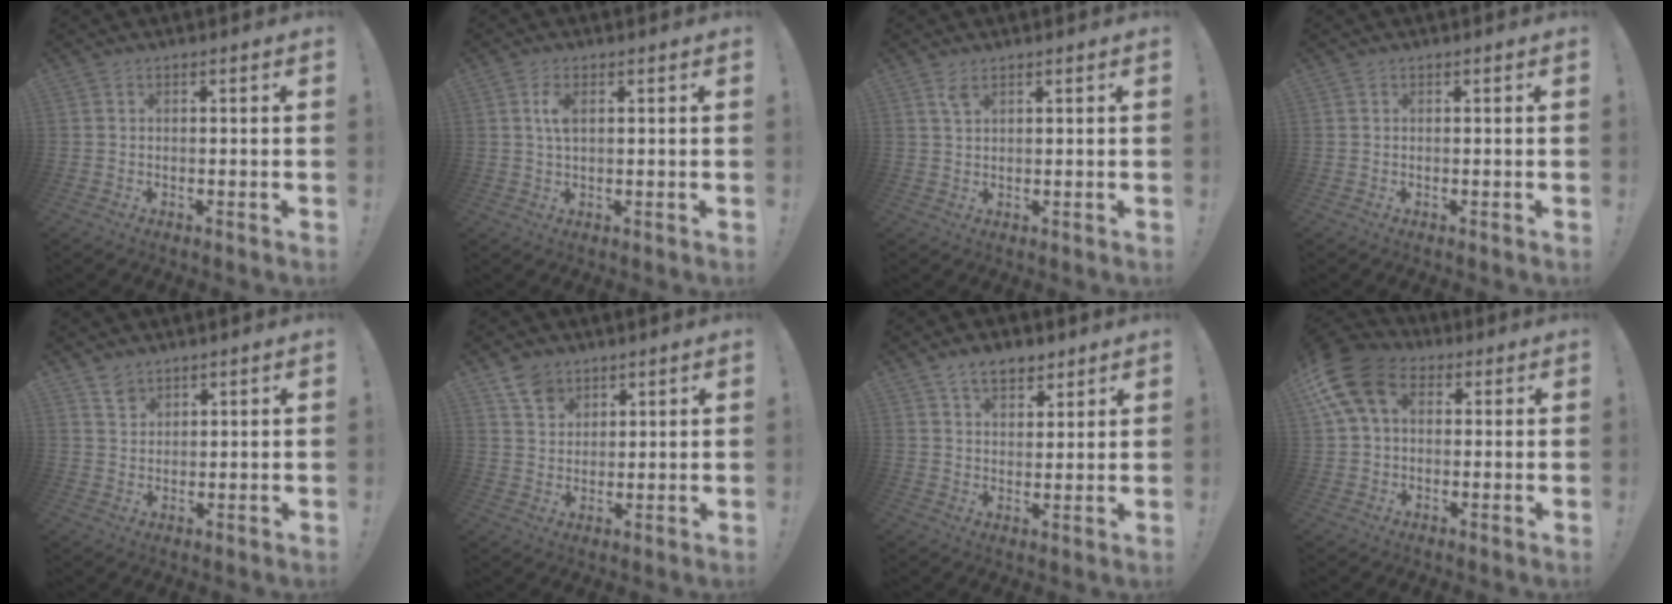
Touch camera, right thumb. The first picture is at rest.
{"total": 3.9, "force": [1.1, 1.9, 3.2], "torque": [-0.058, 0.003, 0.016]}
{"total": 2.8, "force": [1.6, 1.1, 2.0], "torque": [-0.035, -0.002, 0.028]}
{"total": 0.0}
{"total": 4.1, "force": [3.3, 2.2, 0.8], "torque": [-0.010, -0.020, 0.062]}
{"total": 7.4, "force": [5.3, 4.9, 1.7], "torque": [-0.027, -0.033, 0.102]}
{"total": 7.5, "force": [5.3, 4.2, 3.2], "torque": [-0.049, -0.021, 0.099]}
{"total": 15.1, "force": [5.4, 10.2, 9.8], "torque": [-0.191, -0.006, 0.103]}